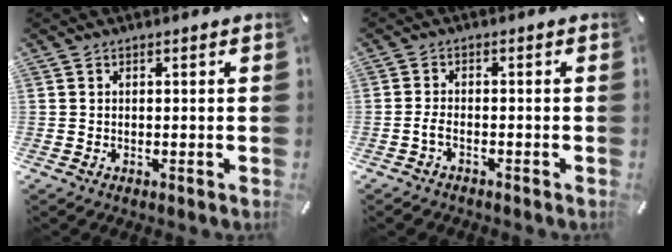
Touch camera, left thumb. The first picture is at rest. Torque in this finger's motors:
{"motor_torque": [-0.43, 0.45, 0.22, -0.18, 0.00]}